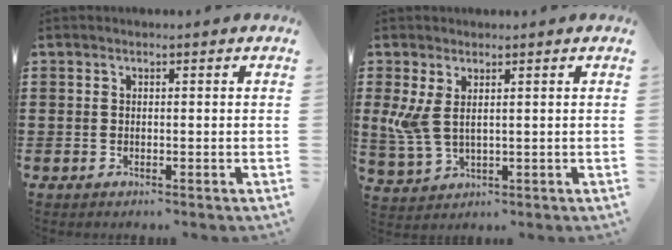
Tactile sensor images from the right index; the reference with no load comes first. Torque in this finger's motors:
{"motor_torque": [0.13, 0.13, 0.16, 0.13]}